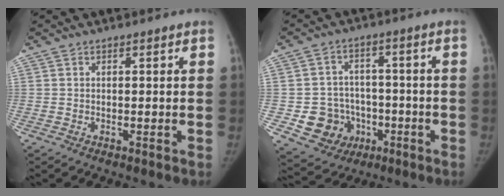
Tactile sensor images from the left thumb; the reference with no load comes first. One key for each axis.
{"total": 10.8, "fx": -3.3, "fy": 9.7, "fz": 3.3, "tx": -0.025, "ty": 0.026, "tz": -0.040}